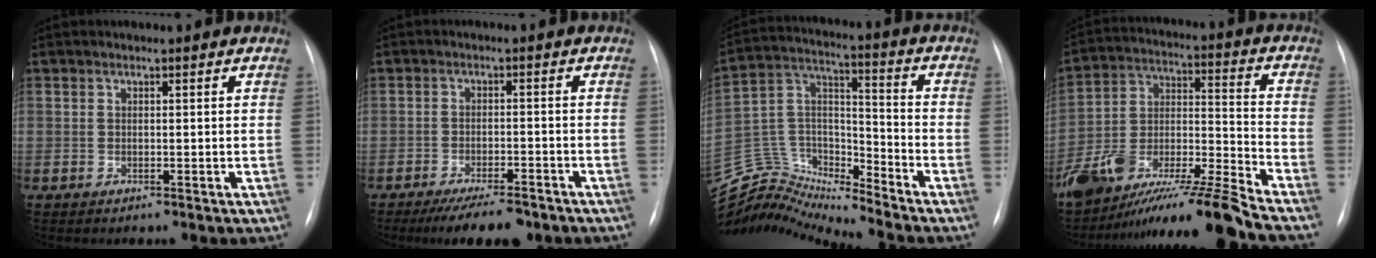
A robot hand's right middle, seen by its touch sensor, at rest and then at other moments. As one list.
[{"total": 8.2, "force": [-6.4, 2.2, 4.6], "torque": [-0.066, -0.011, -0.098]}, {"total": 15.0, "force": [-14.9, 0.2, 1.0], "torque": [-0.019, 0.063, -0.281]}, {"total": 18.0, "force": [-15.5, -1.4, 9.0], "torque": [-0.176, -0.001, -0.279]}]